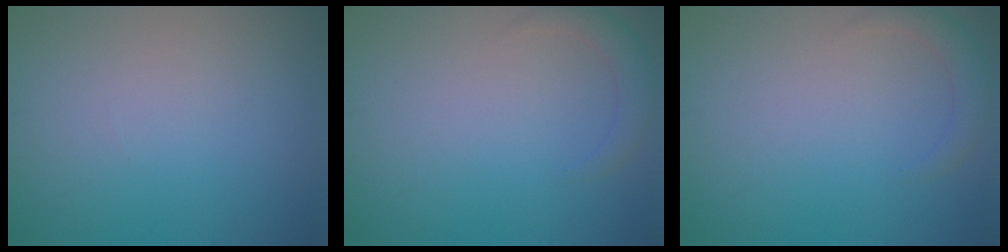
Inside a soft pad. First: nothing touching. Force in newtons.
{"total": 1.7, "press": 1.7, "slide": 0.1}
{"total": 1.7, "press": 1.7, "slide": 0.1}